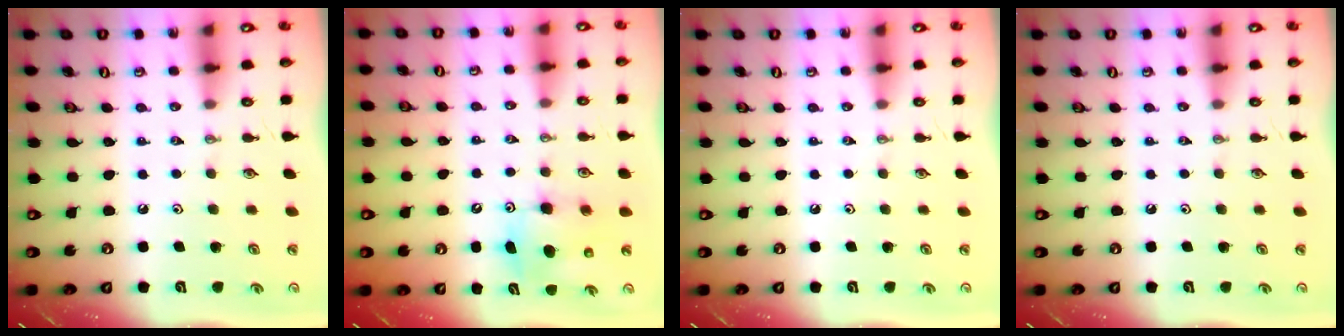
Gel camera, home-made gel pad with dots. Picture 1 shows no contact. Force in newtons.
{"total": 7.9, "press": 7.8, "slide": 0.8}
{"total": 0.0}
{"total": 0.0}